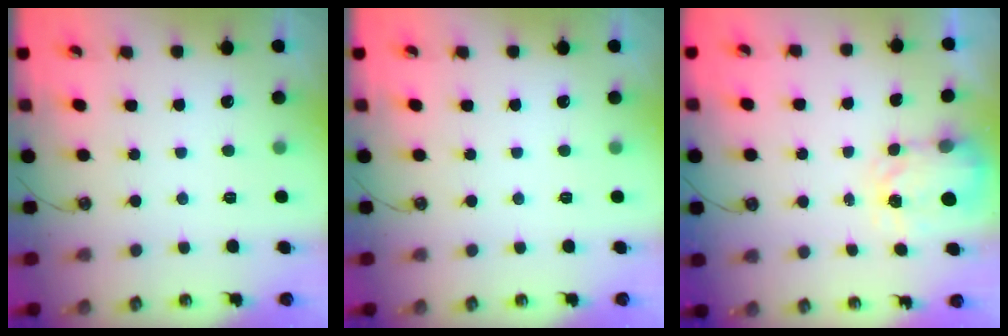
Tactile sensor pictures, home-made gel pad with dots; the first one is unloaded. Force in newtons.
{"total": 0.0}
{"total": 4.0, "press": 3.9, "slide": 0.6}